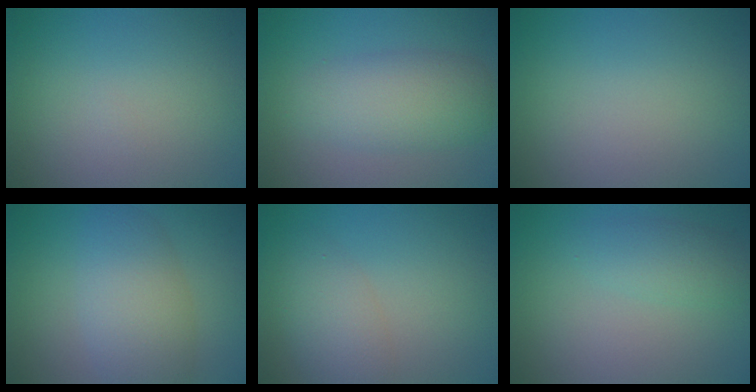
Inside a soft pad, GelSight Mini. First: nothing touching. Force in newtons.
{"total": 4.6, "press": 4.6, "slide": 0.1}
{"total": 0.0}
{"total": 5.4, "press": 5.4, "slide": 0.4}
{"total": 3.3, "press": 3.3, "slide": 0.2}
{"total": 2.1, "press": 2.1, "slide": 0.1}